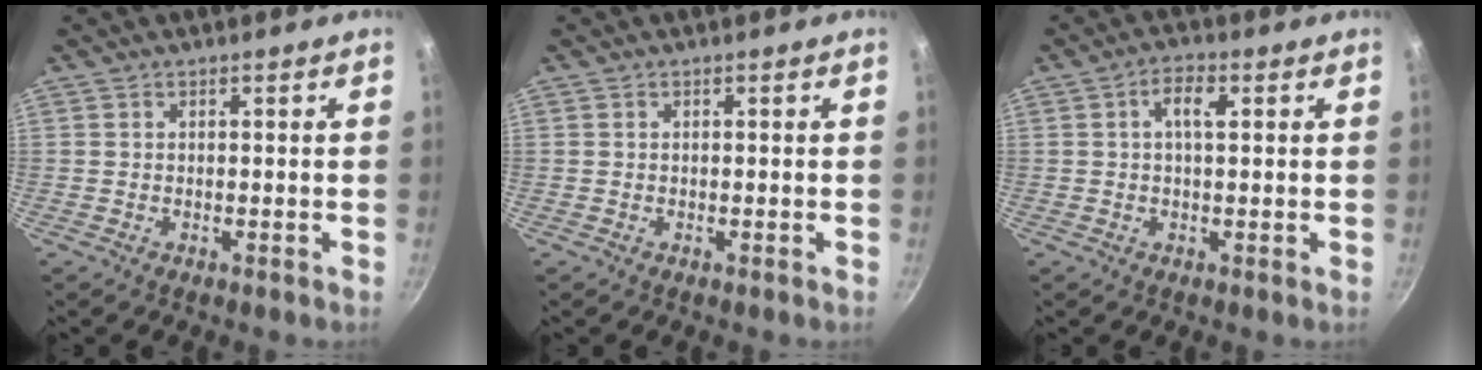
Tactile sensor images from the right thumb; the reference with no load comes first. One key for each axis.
{"total": 0.0}
{"total": 4.3, "fx": 1.0, "fy": 1.8, "fz": 3.7, "tx": -0.065, "ty": 0.010, "tz": 0.012}